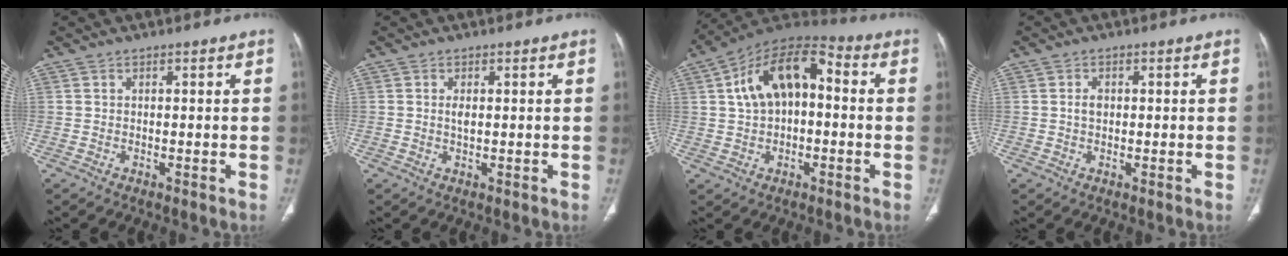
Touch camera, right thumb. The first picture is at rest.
{"total": 1.3, "force": [0.2, 0.6, 1.2], "torque": [-0.024, -0.001, 0.006]}
{"total": 15.0, "force": [2.0, 8.7, 12.0], "torque": [-0.188, 0.042, 0.021]}
{"total": 1.7, "force": [0.1, 1.1, 1.2], "torque": [-0.023, 0.003, 0.002]}